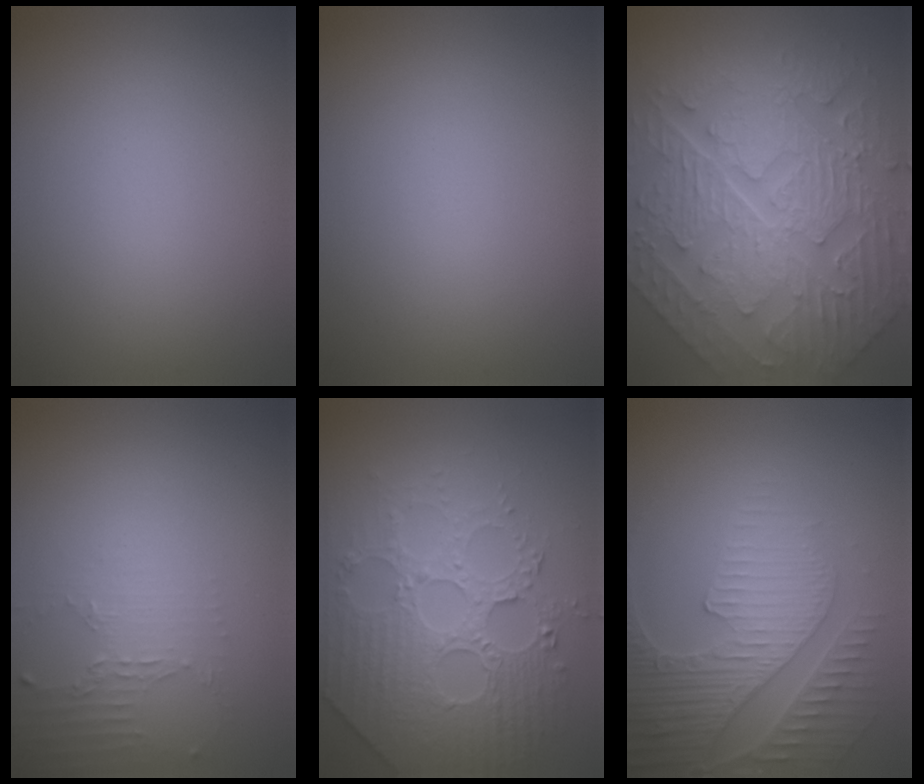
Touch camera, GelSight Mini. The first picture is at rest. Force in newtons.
{"total": 0.0}
{"total": 11.6, "press": 7.8, "slide": 8.6}
{"total": 2.0, "press": 1.5, "slide": 1.4}
{"total": 6.3, "press": 5.6, "slide": 3.0}
{"total": 4.3, "press": 4.2, "slide": 0.8}